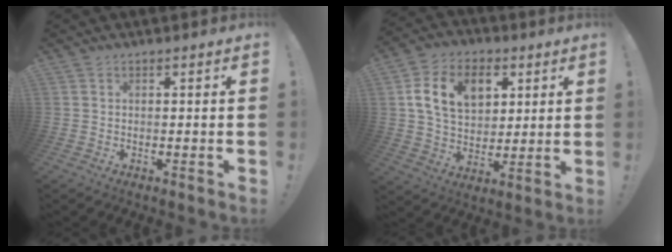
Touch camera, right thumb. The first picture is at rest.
{"total": 15.6, "force": [5.6, 11.0, 9.5], "torque": [-0.148, -0.006, 0.106]}